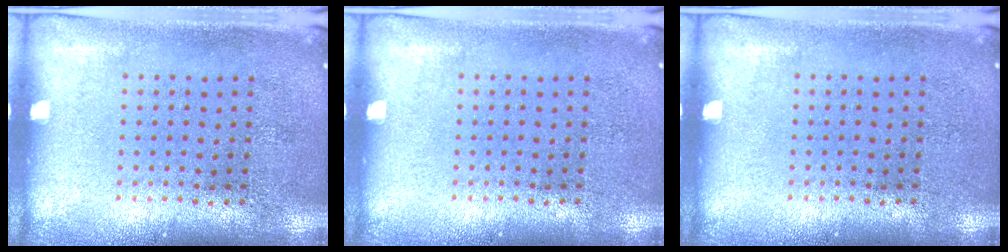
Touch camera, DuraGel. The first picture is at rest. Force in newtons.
{"total": 0.0}
{"total": 0.0}